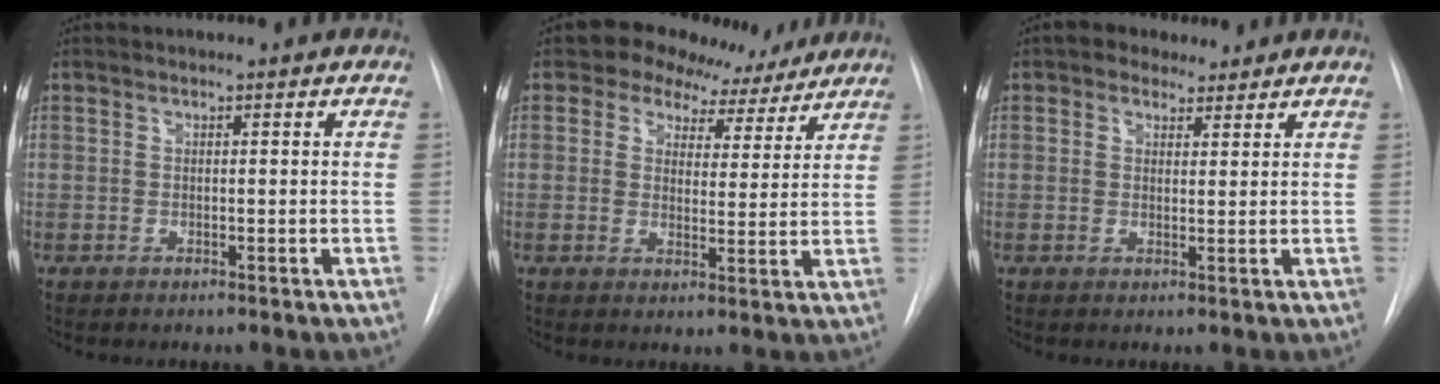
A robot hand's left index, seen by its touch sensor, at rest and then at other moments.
{"total": 8.2, "force": [6.3, 5.0, 1.5], "torque": [-0.008, 0.012, 0.075]}
{"total": 3.6, "force": [2.5, 2.4, 1.0], "torque": [-0.015, 0.011, 0.037]}